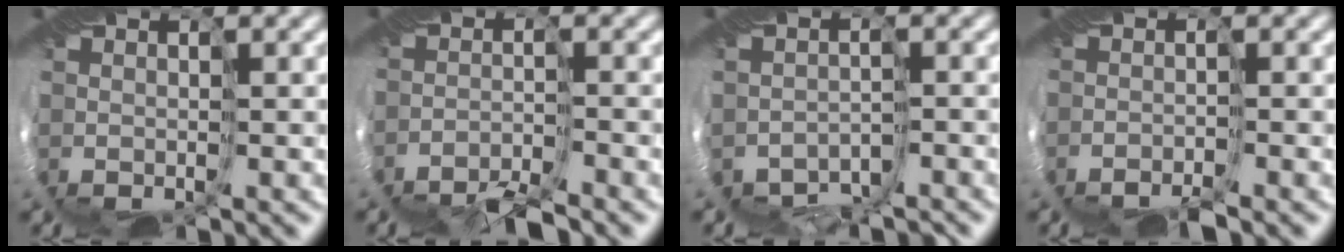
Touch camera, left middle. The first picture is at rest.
{"total": 5.0, "force": [-4.9, 0.0, 0.7], "torque": [-0.014, -0.006, -0.098]}
{"total": 3.5, "force": [-3.5, 0.5, -0.4], "torque": [0.008, -0.017, -0.062]}
{"total": 2.5, "force": [-2.4, -0.1, 0.2], "torque": [0.006, -0.001, -0.051]}